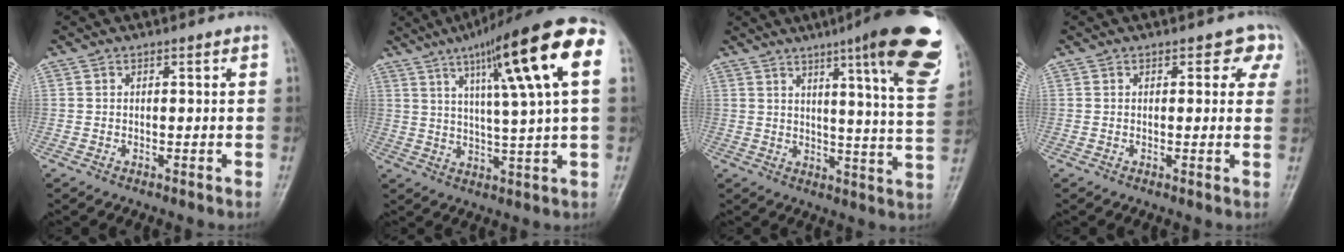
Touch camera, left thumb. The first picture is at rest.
{"total": 19.4, "force": [7.3, 2.3, 17.8], "torque": [-0.261, 0.001, 0.107]}
{"total": 20.3, "force": [11.4, 2.4, 16.7], "torque": [-0.197, -0.047, 0.138]}
{"total": 3.7, "force": [1.8, 2.3, 2.2], "torque": [0.012, -0.001, 0.010]}